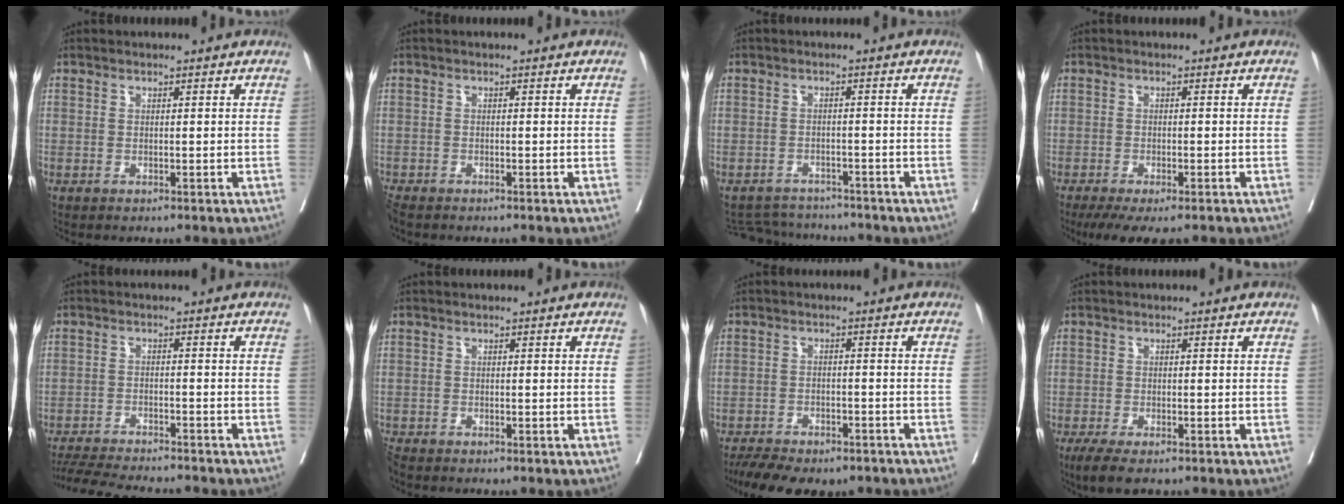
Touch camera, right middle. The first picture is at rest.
{"total": 2.3, "force": [-2.1, 0.6, 0.7], "torque": [-0.018, -0.009, -0.040]}
{"total": 5.5, "force": [-5.4, 0.9, -0.3], "torque": [0.001, 0.004, -0.084]}
{"total": 7.6, "force": [-5.8, 2.0, 4.5], "torque": [-0.061, -0.012, -0.090]}
{"total": 12.9, "force": [-11.9, 1.0, 4.8], "torque": [-0.081, -0.016, -0.176]}
{"total": 1.6, "force": [-1.5, 0.2, 0.2], "torque": [-0.009, -0.008, -0.030]}
{"total": 12.5, "force": [-10.2, 4.5, 5.6], "torque": [-0.107, 0.003, -0.143]}
{"total": 4.9, "force": [-3.5, 1.3, 3.2], "torque": [-0.056, -0.013, -0.057]}